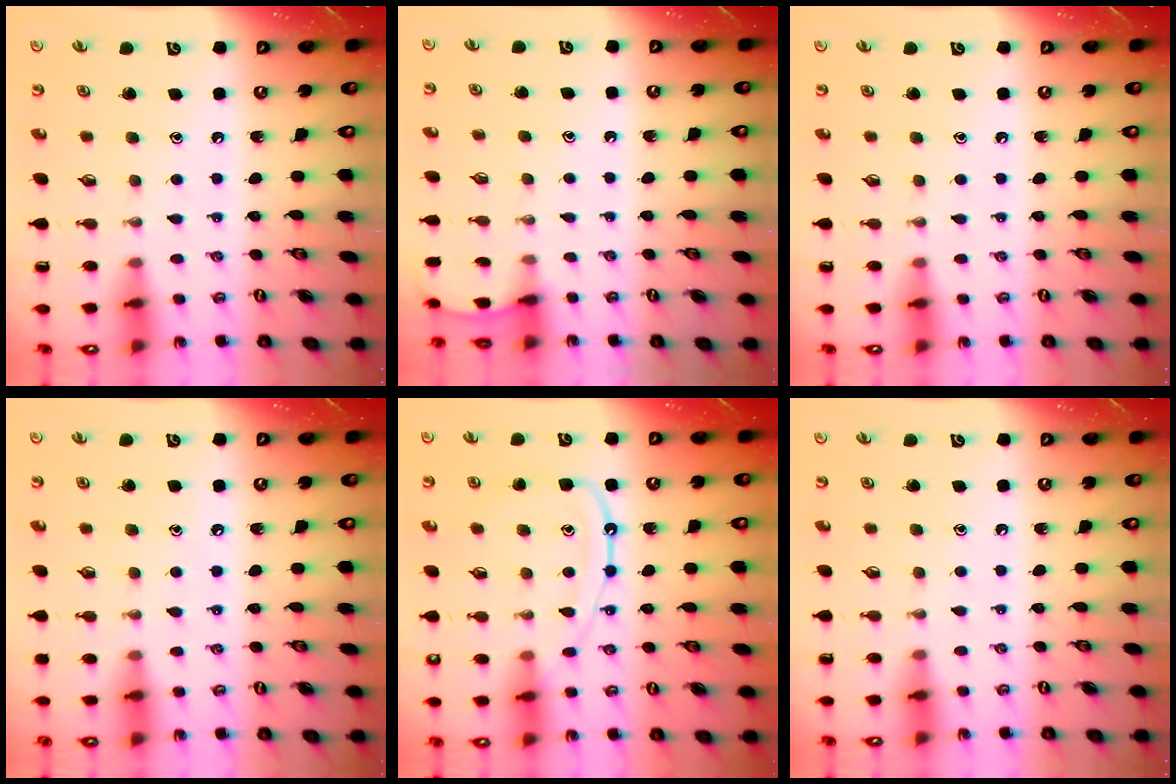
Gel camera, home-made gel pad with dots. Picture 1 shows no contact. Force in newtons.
{"total": 2.2, "press": 2.2, "slide": 0.2}
{"total": 0.0}
{"total": 3.6, "press": 3.5, "slide": 0.5}
{"total": 12.9, "press": 12.8, "slide": 1.4}
{"total": 0.0}